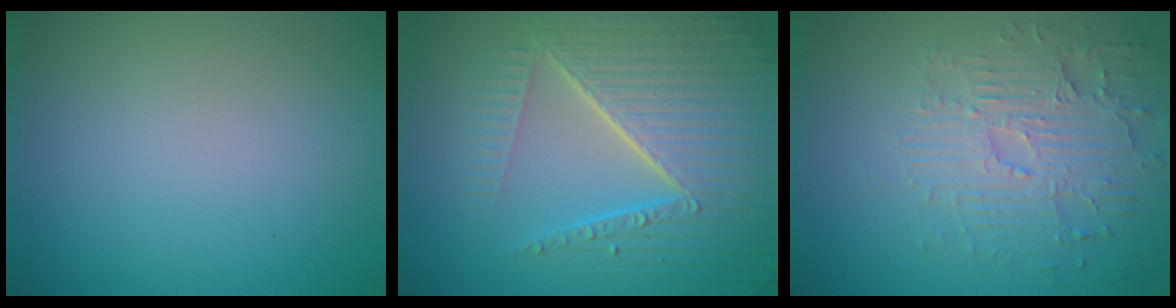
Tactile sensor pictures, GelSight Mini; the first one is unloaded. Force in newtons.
{"total": 8.9, "press": 5.9, "slide": 6.7}
{"total": 4.1, "press": 3.7, "slide": 1.7}